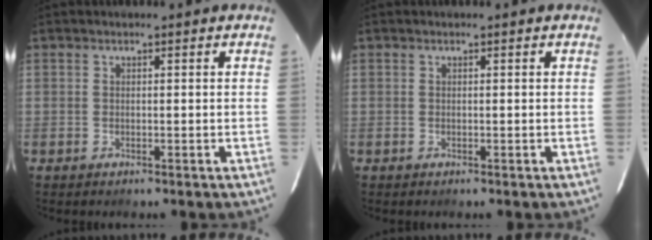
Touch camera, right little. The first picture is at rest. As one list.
[{"total": 0.0}]